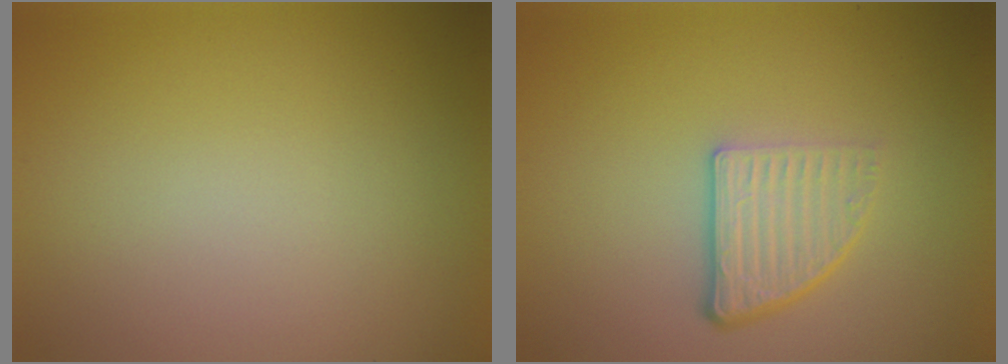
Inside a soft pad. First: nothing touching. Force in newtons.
{"total": 3.9, "press": 2.5, "slide": 3.0}